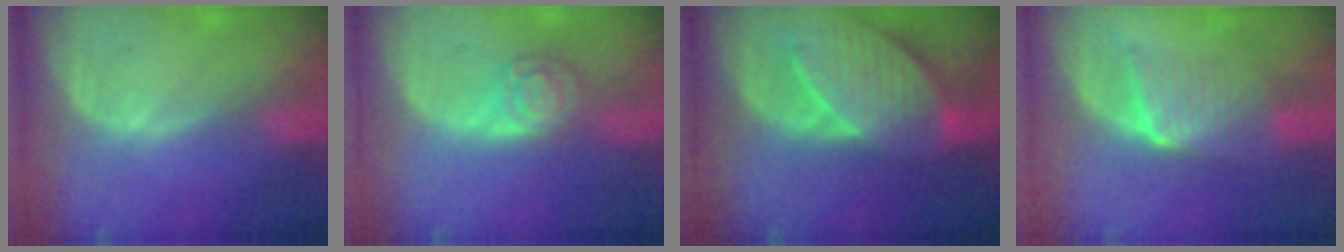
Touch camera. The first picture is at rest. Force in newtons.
{"total": 5.3, "press": 4.6, "slide": 2.6}
{"total": 10.4, "press": 9.1, "slide": 5.0}
{"total": 6.8, "press": 5.9, "slide": 3.3}